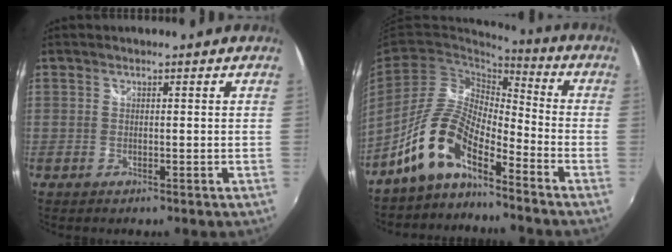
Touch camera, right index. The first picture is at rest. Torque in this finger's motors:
{"motor_torque": [1.07, -1.07, 0.87, 0.21]}